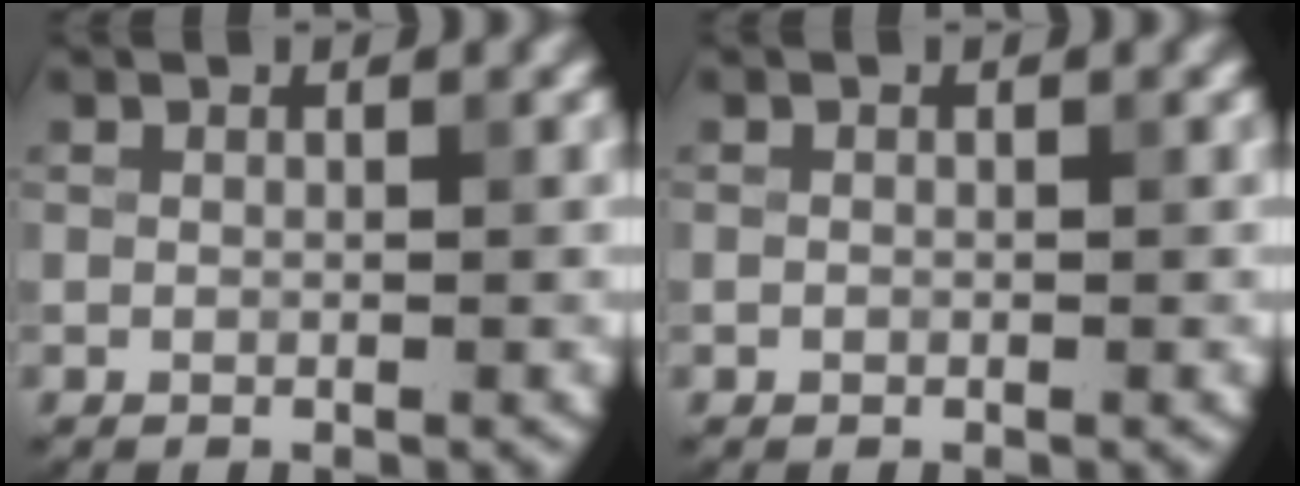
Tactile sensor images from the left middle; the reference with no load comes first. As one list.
[{"total": 0.0}]